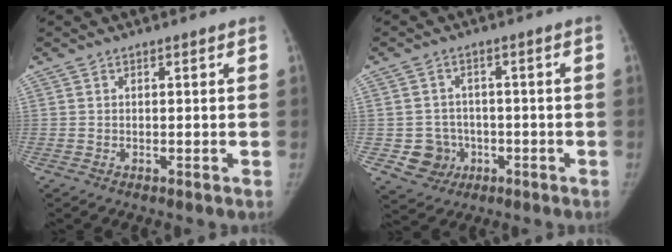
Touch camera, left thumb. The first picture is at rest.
{"total": 6.1, "force": [-1.5, 5.8, 1.1], "torque": [0.008, 0.012, -0.017]}